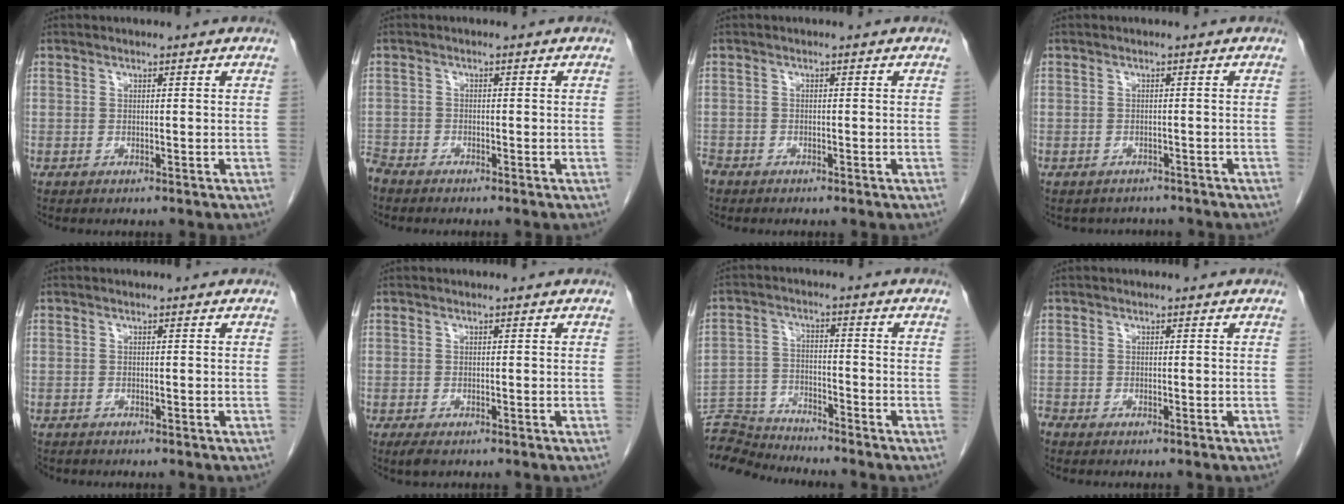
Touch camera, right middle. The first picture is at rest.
{"total": 2.8, "force": [-2.7, 0.7, 0.4], "torque": [-0.010, -0.007, -0.053]}
{"total": 2.2, "force": [-1.8, 1.2, 0.5], "torque": [-0.017, -0.002, -0.035]}
{"total": 3.4, "force": [-3.0, 1.6, -0.1], "torque": [-0.002, 0.006, -0.040]}
{"total": 2.0, "force": [-1.8, 0.9, 0.3], "torque": [-0.009, -0.003, -0.030]}
{"total": 1.9, "force": [-1.3, 0.7, 1.1], "torque": [-0.023, -0.004, -0.019]}
{"total": 8.1, "force": [-8.1, -0.2, -0.3], "torque": [0.001, 0.000, -0.153]}
{"total": 0.8, "force": [-0.8, 0.1, 0.1], "torque": [-0.007, -0.003, -0.018]}